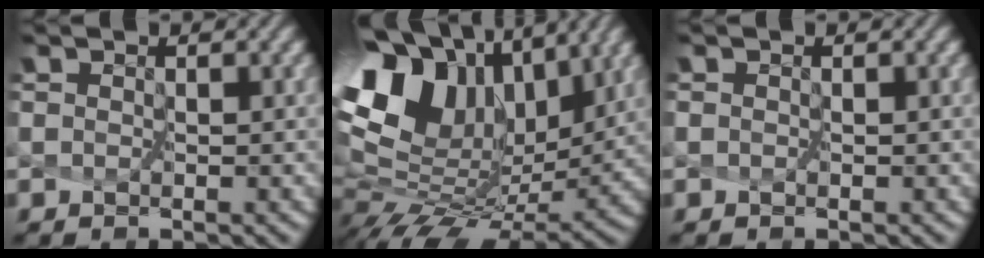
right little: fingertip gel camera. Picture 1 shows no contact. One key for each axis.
{"total": 12.8, "fx": 3.6, "fy": 8.8, "fz": 8.6, "tx": -0.167, "ty": 0.009, "tz": 0.087}
{"total": 0.0}